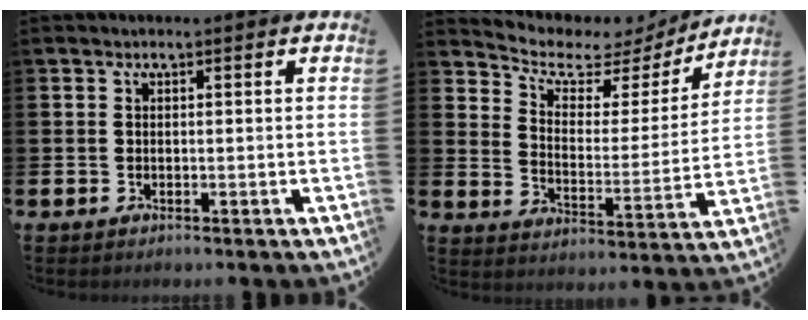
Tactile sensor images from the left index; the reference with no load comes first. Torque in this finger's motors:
{"motor_torque": [0.94, -1.18, 0.25, 0.00]}